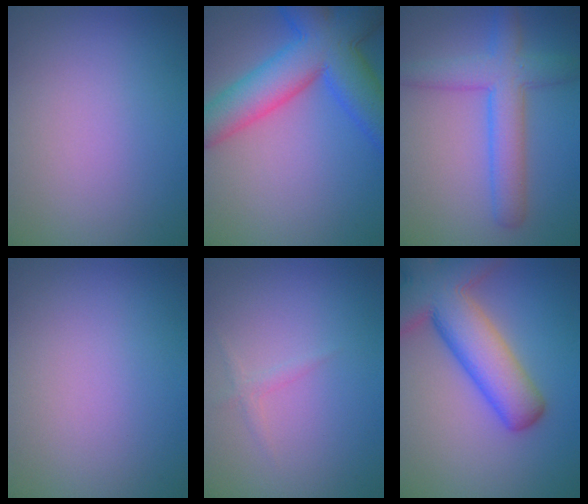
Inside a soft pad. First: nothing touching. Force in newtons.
{"total": 10.0, "press": 10.0, "slide": 0.5}
{"total": 5.3, "press": 5.3, "slide": 0.2}
{"total": 0.0}
{"total": 0.8, "press": 0.8, "slide": 0.1}
{"total": 11.0, "press": 11.0, "slide": 0.6}